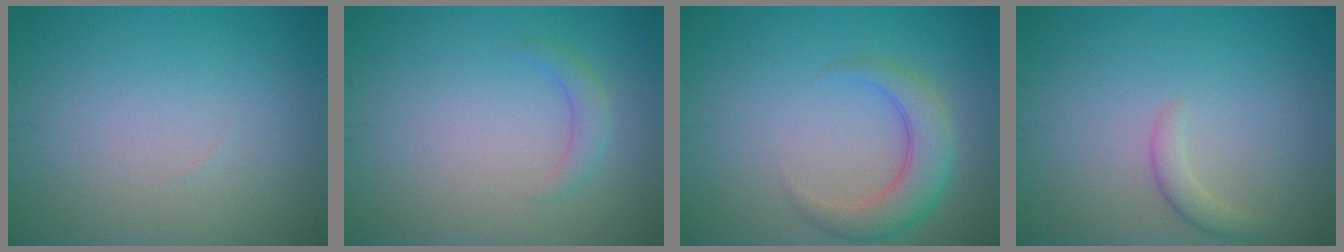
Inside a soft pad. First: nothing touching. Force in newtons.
{"total": 1.4, "press": 1.4, "slide": 0.0}
{"total": 4.1, "press": 4.1, "slide": 0.3}
{"total": 1.4, "press": 1.4, "slide": 0.1}